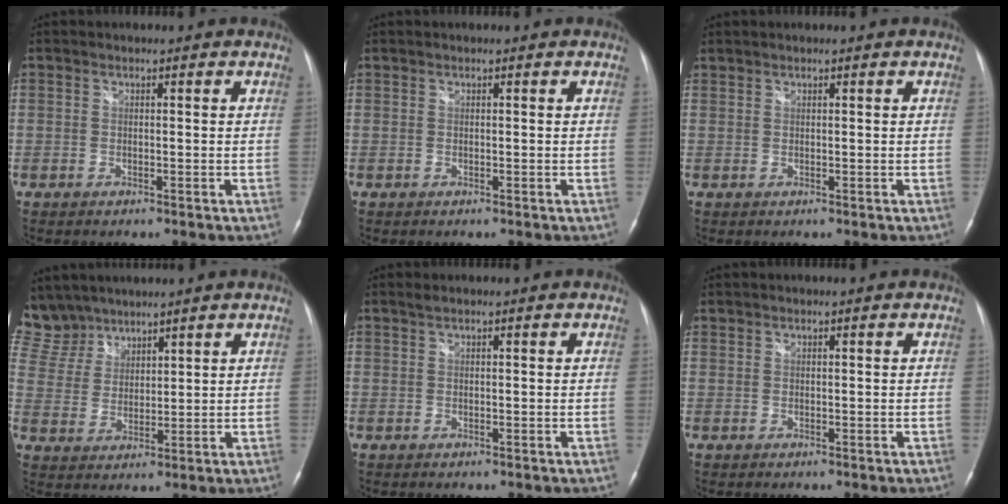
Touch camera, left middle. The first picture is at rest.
{"total": 0.0}
{"total": 0.5, "force": [0.5, 0.0, 0.0], "torque": [-0.006, 0.006, 0.014]}
{"total": 9.6, "force": [8.4, 4.8, 0.6], "torque": [-0.026, 0.016, 0.181]}
{"total": 0.6, "force": [0.5, -0.1, 0.3], "torque": [-0.013, 0.007, 0.014]}
{"total": 0.0}